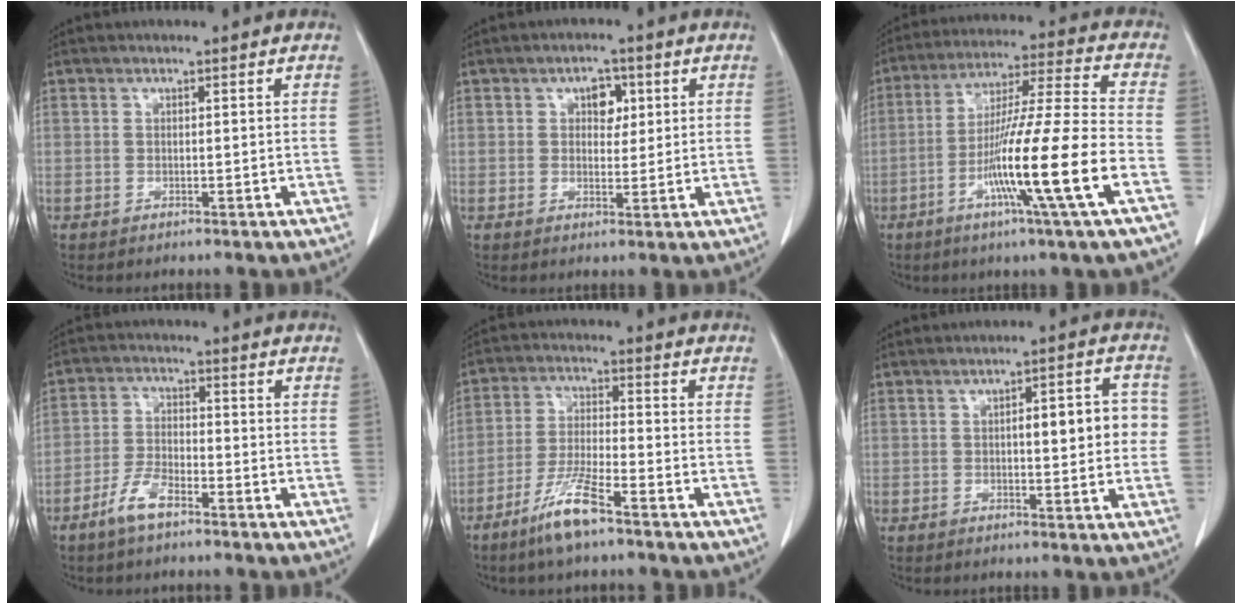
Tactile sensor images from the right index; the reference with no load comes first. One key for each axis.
{"total": 3.4, "fx": 1.2, "fy": 2.2, "fz": 2.3, "tx": -0.030, "ty": 0.007, "tz": 0.017}
{"total": 16.8, "fx": -6.1, "fy": -1.6, "fz": 15.6, "tx": -0.282, "ty": -0.015, "tz": -0.111}
{"total": 5.2, "fx": -3.6, "fy": 1.7, "fz": 3.3, "tx": -0.074, "ty": 0.001, "tz": -0.071}
{"total": 7.8, "fx": -5.4, "fy": 0.6, "fz": 5.6, "tx": -0.120, "ty": -0.013, "tz": -0.106}
{"total": 7.2, "fx": 0.4, "fy": 2.1, "fz": 6.9, "tx": -0.091, "ty": 0.022, "tz": 0.007}